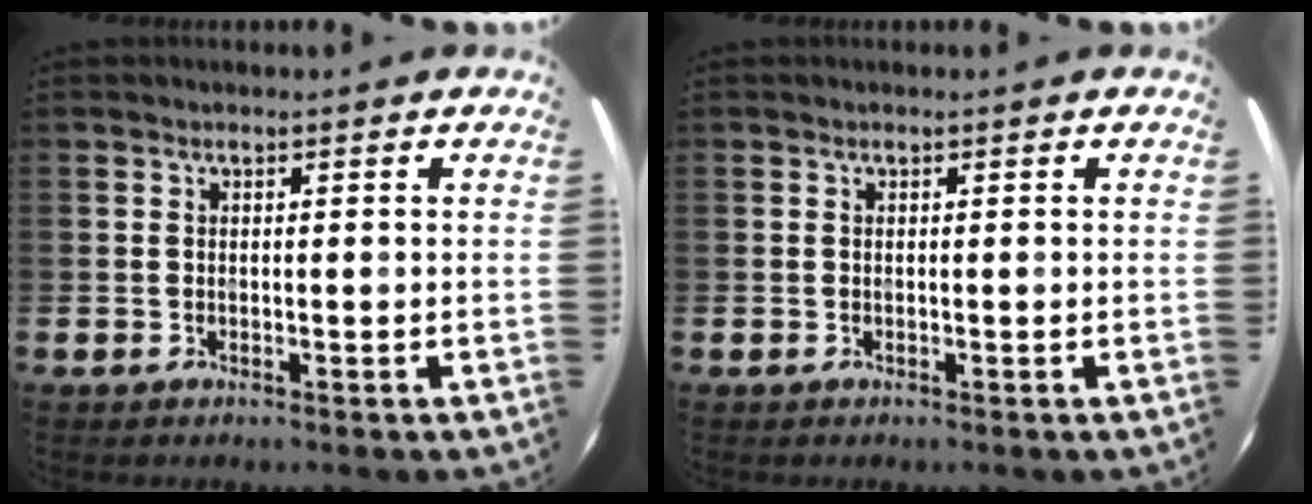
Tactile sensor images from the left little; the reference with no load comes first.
{"total": 0.0}